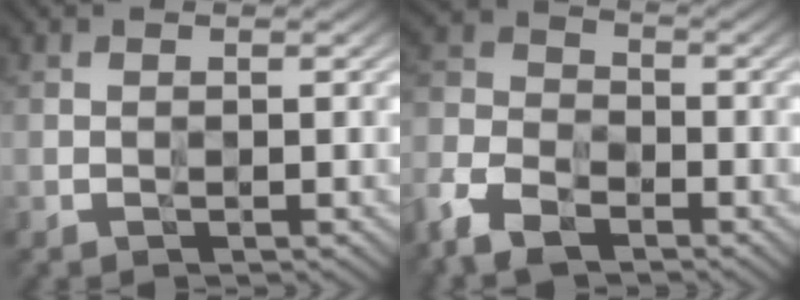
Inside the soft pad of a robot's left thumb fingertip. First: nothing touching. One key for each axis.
{"total": 9.6, "fx": -6.6, "fy": 5.0, "fz": 4.9, "tx": -0.129, "ty": -0.020, "tz": -0.149}